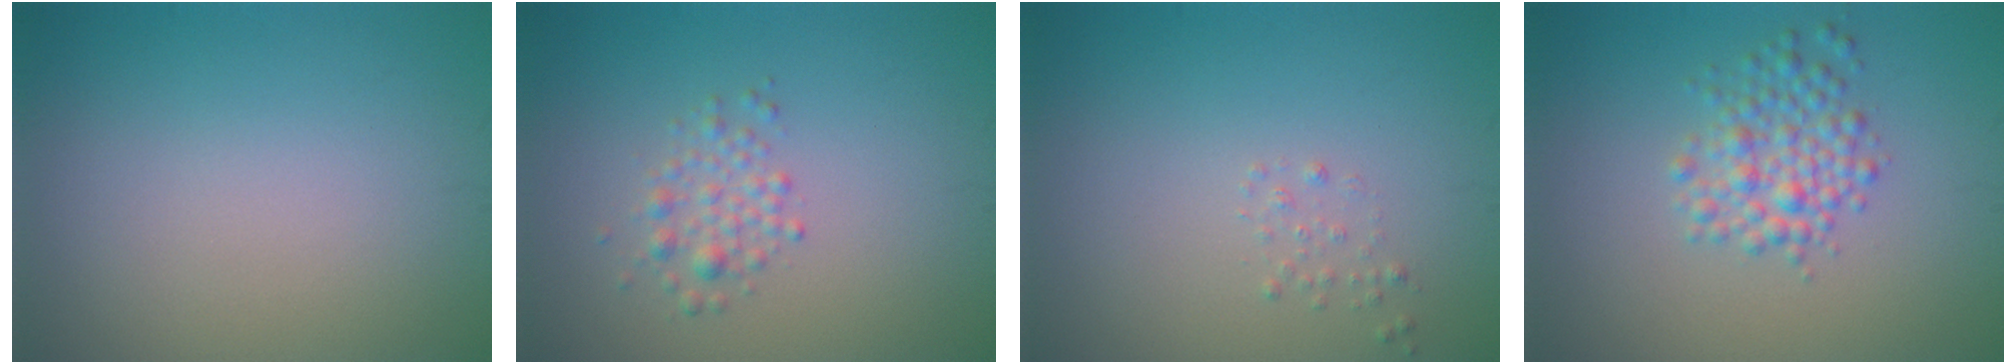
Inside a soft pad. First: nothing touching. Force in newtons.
{"total": 1.8, "press": 1.8, "slide": 0.1}
{"total": 0.6, "press": 0.6, "slide": 0.1}
{"total": 3.2, "press": 3.2, "slide": 0.1}